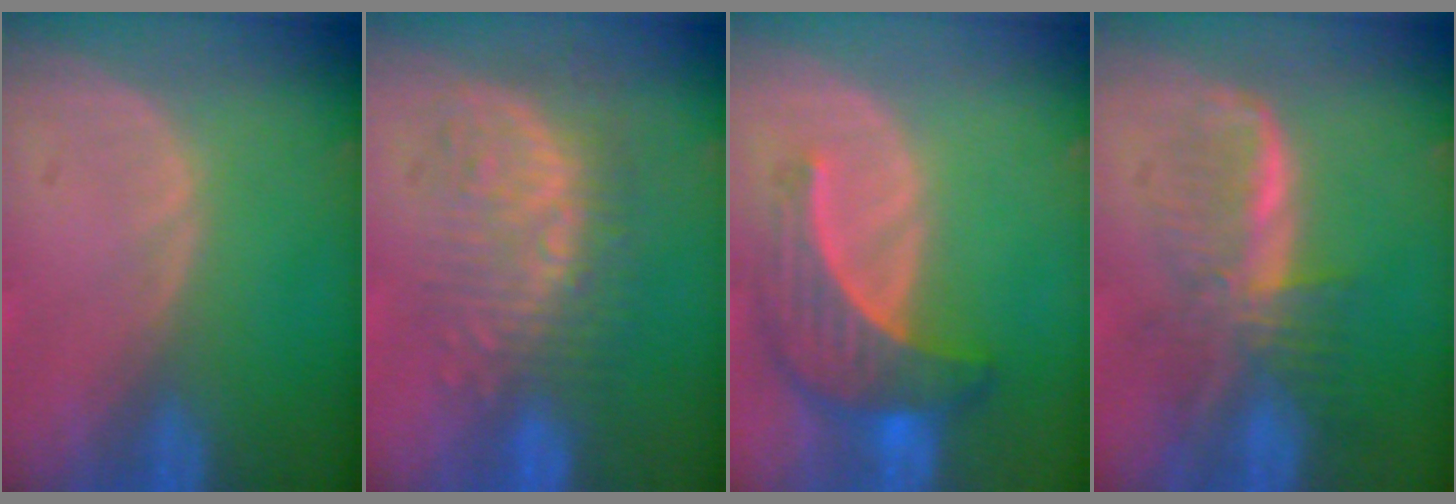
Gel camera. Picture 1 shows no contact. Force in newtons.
{"total": 10.0, "press": 8.7, "slide": 4.8}
{"total": 7.1, "press": 6.8, "slide": 2.2}
{"total": 6.8, "press": 6.4, "slide": 2.3}